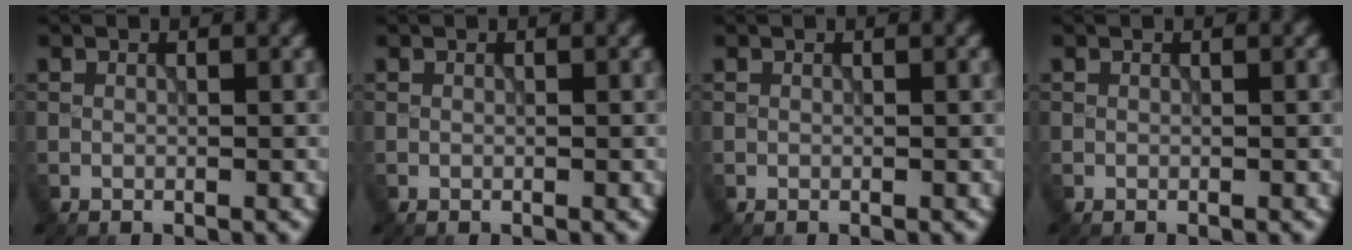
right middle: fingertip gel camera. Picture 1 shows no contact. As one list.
[{"total": 0.0}, {"total": 0.0}, {"total": 0.0}]